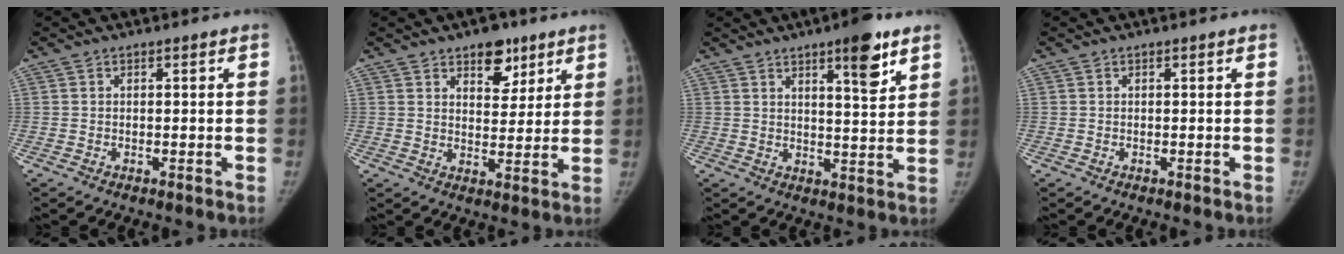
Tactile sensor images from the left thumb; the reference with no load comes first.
{"total": 7.6, "force": [4.8, 4.3, 4.1], "torque": [-0.023, -0.026, 0.070]}
{"total": 8.7, "force": [5.1, 2.0, 6.7], "torque": [-0.084, -0.030, 0.073]}
{"total": 0.0}